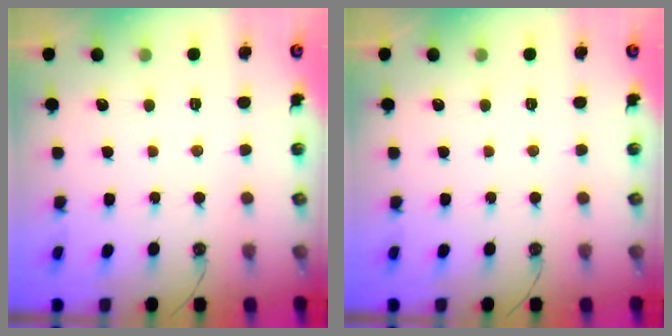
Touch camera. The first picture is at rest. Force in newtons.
{"total": 0.0}